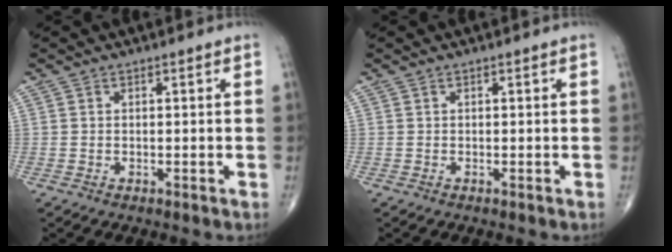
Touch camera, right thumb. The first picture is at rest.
{"total": 0.0}